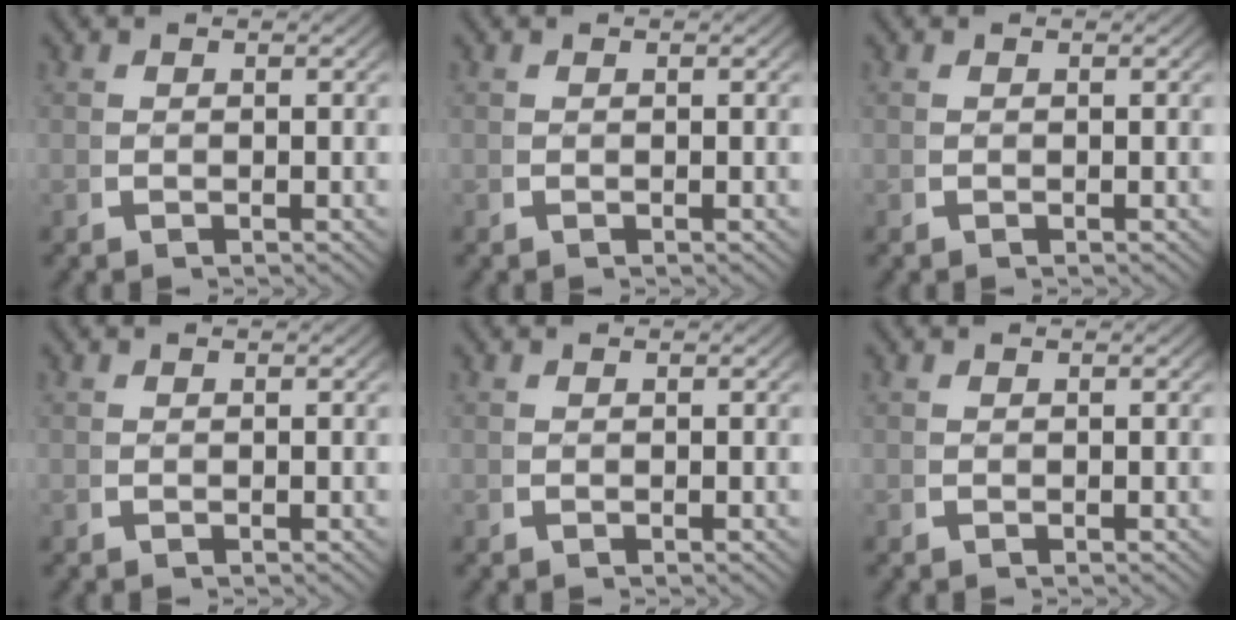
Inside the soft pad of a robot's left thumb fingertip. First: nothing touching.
{"total": 0.0}
{"total": 0.0}
{"total": 0.0}
{"total": 0.0}
{"total": 0.0}